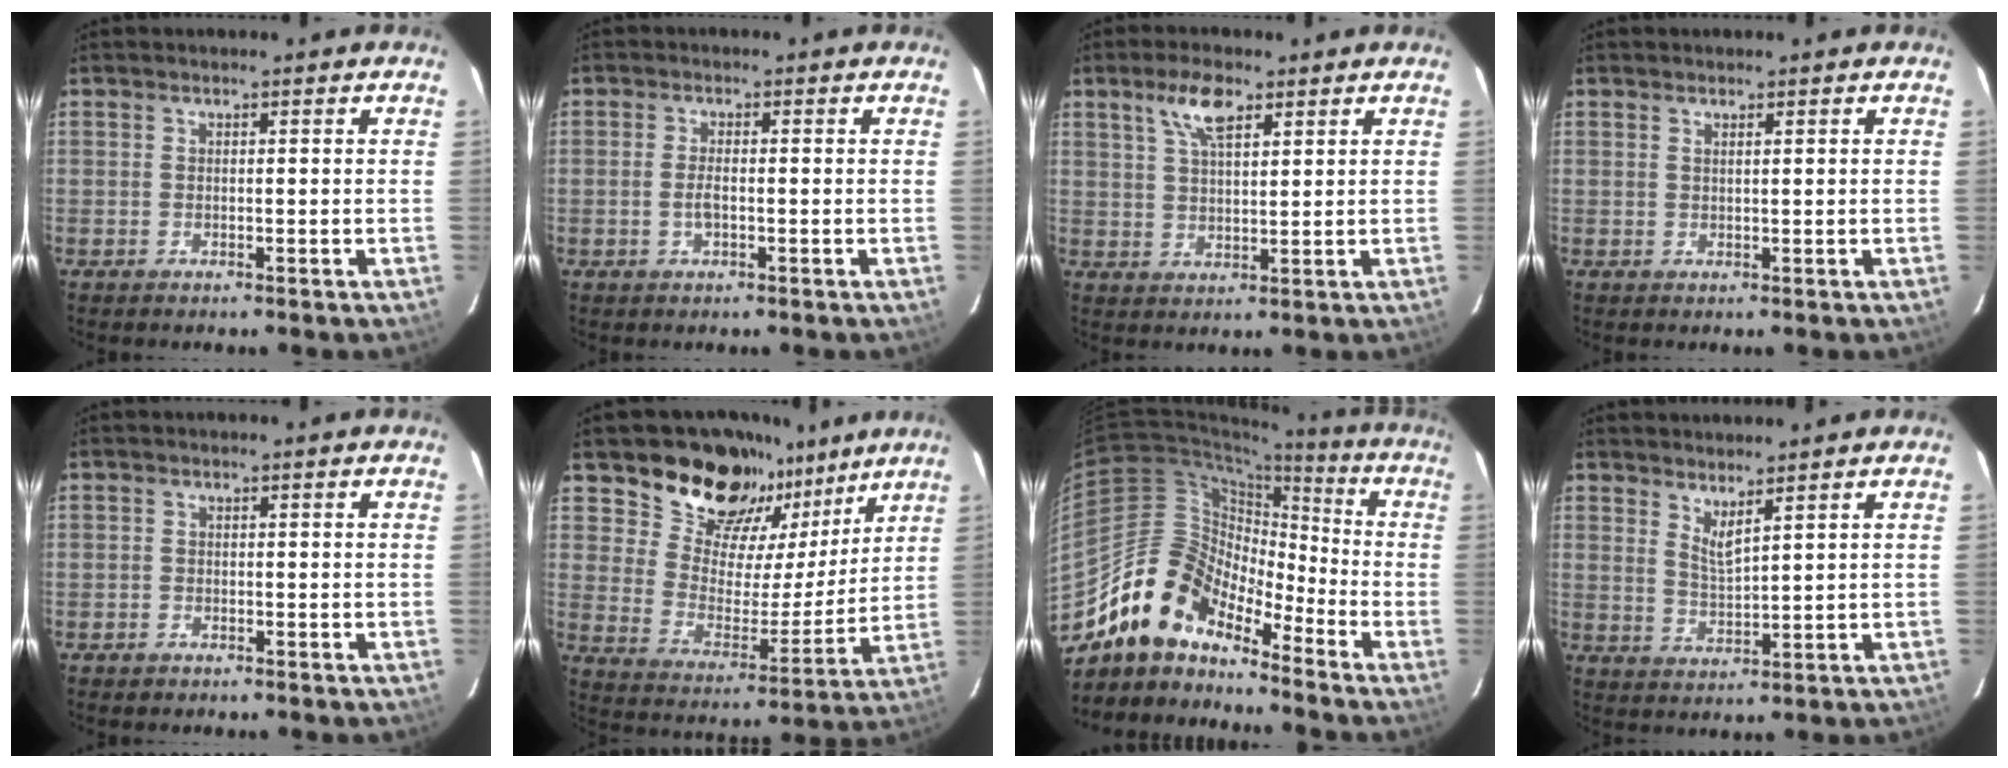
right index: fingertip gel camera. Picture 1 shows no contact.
{"total": 2.4, "force": [-0.6, 0.8, 2.2], "torque": [-0.044, 0.000, -0.011]}
{"total": 6.2, "force": [3.6, 2.2, 4.5], "torque": [-0.084, 0.011, 0.069]}
{"total": 0.8, "force": [0.5, -0.2, 0.6], "torque": [-0.008, 0.001, 0.009]}
{"total": 1.1, "force": [-0.8, 0.7, 0.0], "torque": [-0.002, 0.004, -0.013]}
{"total": 18.5, "force": [13.7, 10.3, 7.0], "torque": [-0.118, 0.000, 0.229]}
{"total": 13.5, "force": [-11.1, 6.0, 4.6], "torque": [-0.082, 0.027, -0.217]}
{"total": 3.6, "force": [2.9, 0.2, 2.2], "torque": [-0.040, -0.010, 0.050]}